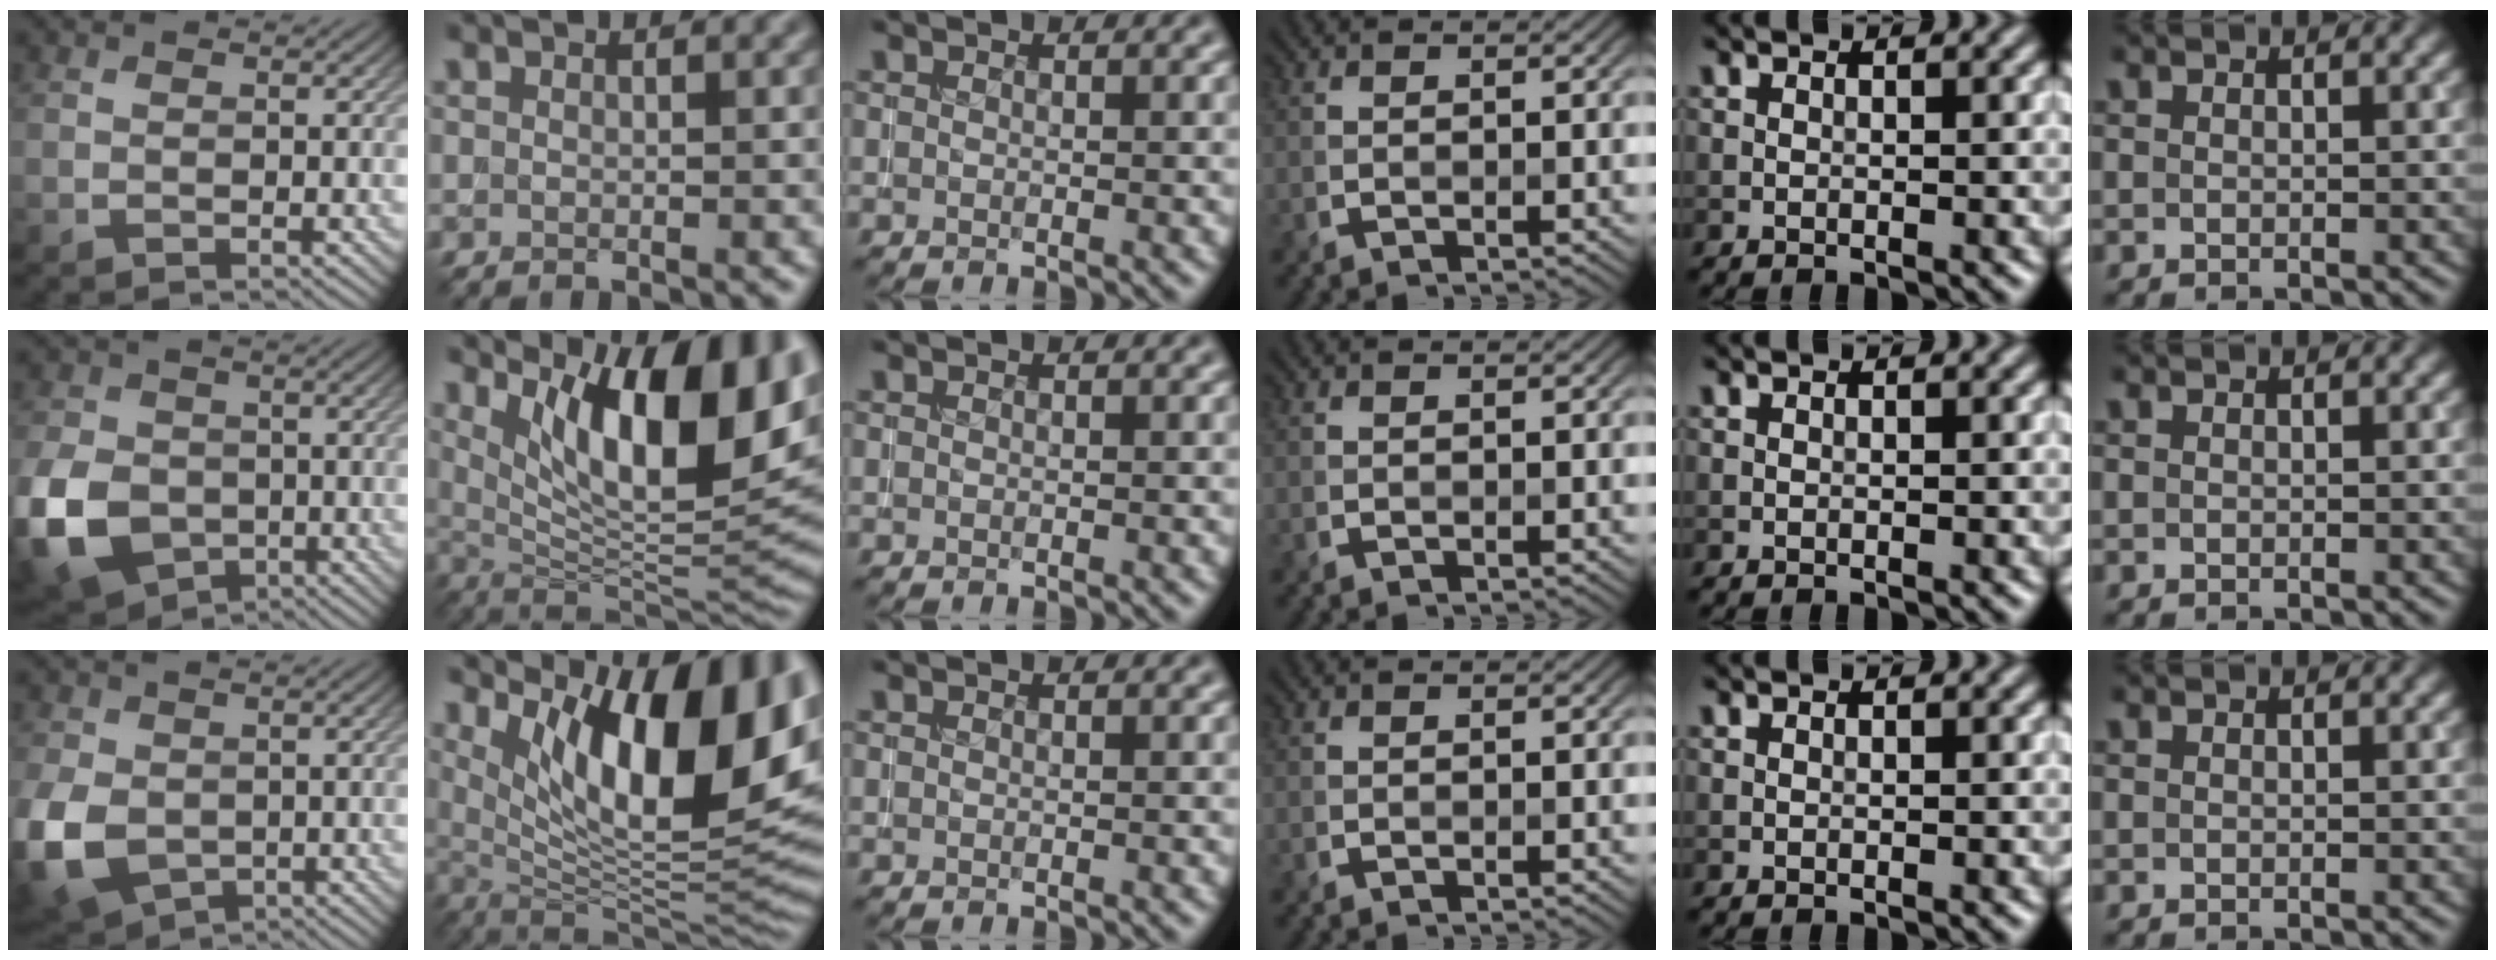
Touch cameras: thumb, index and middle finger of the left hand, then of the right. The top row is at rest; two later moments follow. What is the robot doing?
{"motion": "insert", "object": "coin"}